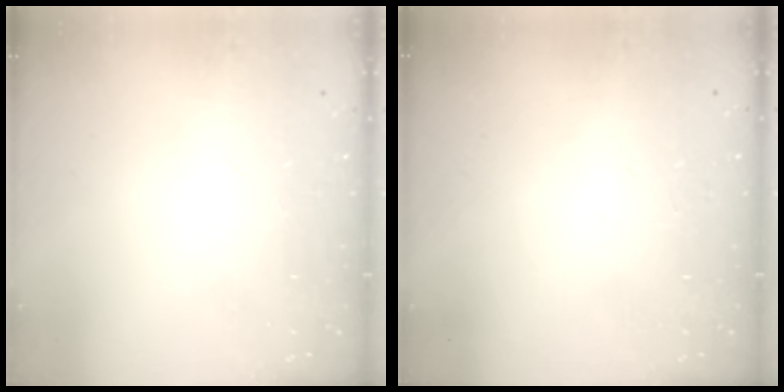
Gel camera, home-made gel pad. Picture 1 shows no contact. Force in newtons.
{"total": 2.6, "press": 2.6, "slide": 0.2}